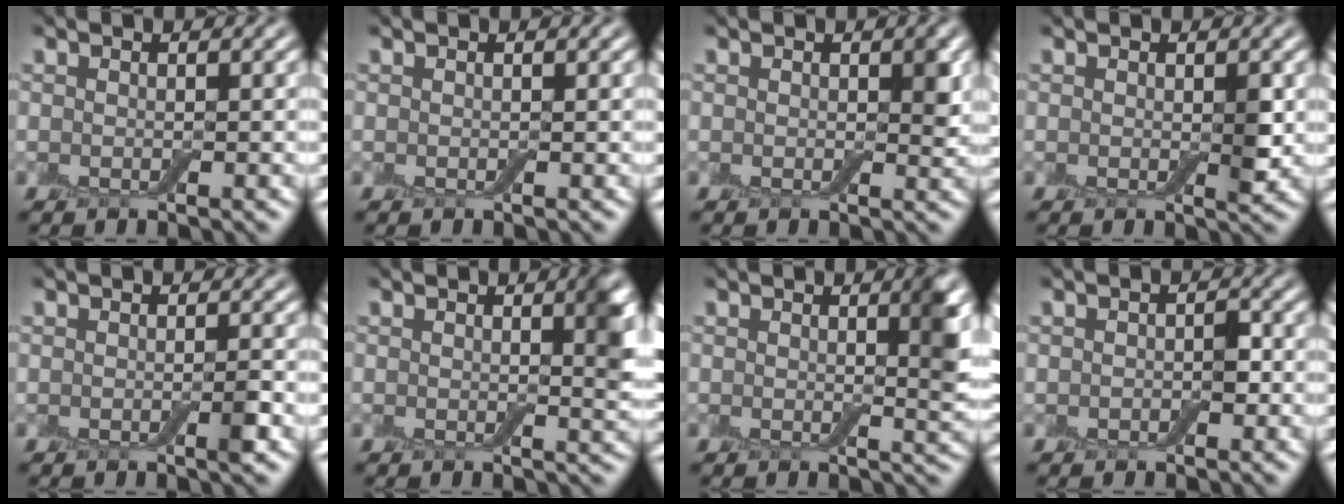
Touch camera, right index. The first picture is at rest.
{"total": 0.0}
{"total": 1.6, "force": [0.2, 1.0, 1.2], "torque": [-0.012, -0.002, 0.001]}
{"total": 1.5, "force": [0.1, 0.8, 1.3], "torque": [-0.017, -0.003, 0.002]}
{"total": 0.9, "force": [-0.4, 0.2, 0.8], "torque": [-0.010, 0.000, -0.006]}
{"total": 2.6, "force": [0.3, 0.8, 2.5], "torque": [-0.027, 0.000, 0.005]}
{"total": 2.5, "force": [0.4, 0.5, 2.4], "torque": [-0.027, -0.001, 0.006]}
{"total": 1.0, "force": [-0.3, 0.7, 0.7], "torque": [-0.011, 0.001, -0.006]}